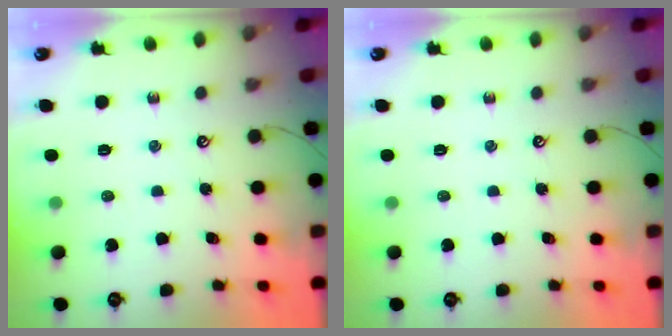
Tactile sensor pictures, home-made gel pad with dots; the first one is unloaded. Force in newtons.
{"total": 0.0}